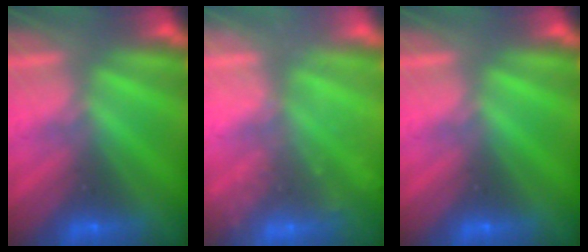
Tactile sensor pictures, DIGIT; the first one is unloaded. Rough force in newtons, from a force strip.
{"total": 2.4}
{"total": 0.0}